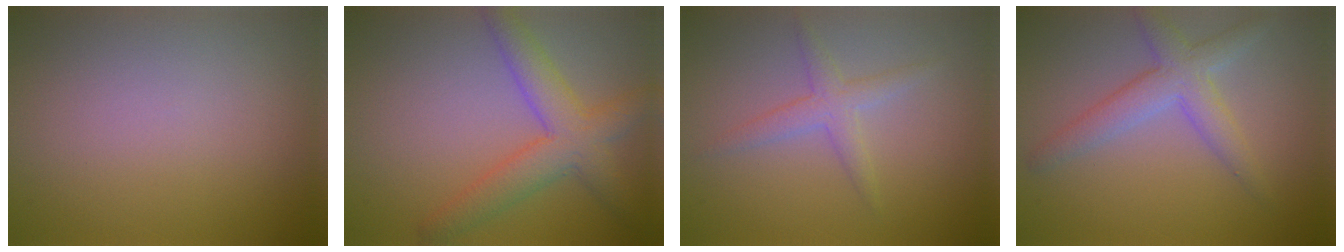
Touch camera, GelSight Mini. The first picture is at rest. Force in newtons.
{"total": 5.0, "press": 5.0, "slide": 0.2}
{"total": 2.2, "press": 2.2, "slide": 0.0}
{"total": 3.8, "press": 3.8, "slide": 0.3}